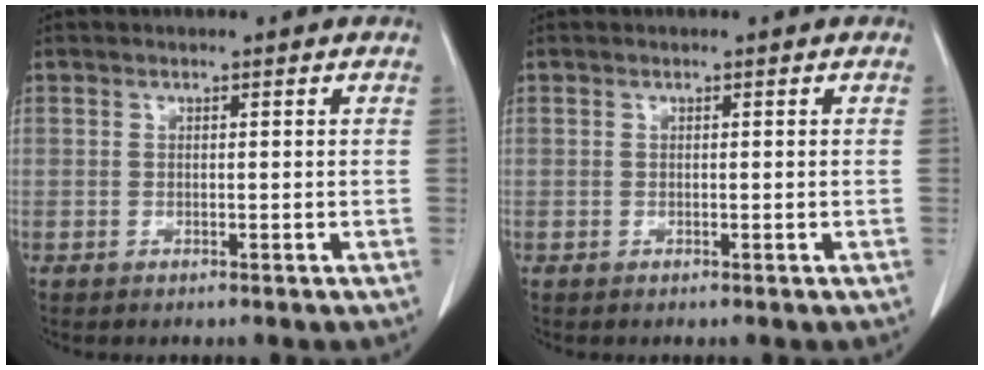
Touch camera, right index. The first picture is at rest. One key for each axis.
{"total": 0.0}